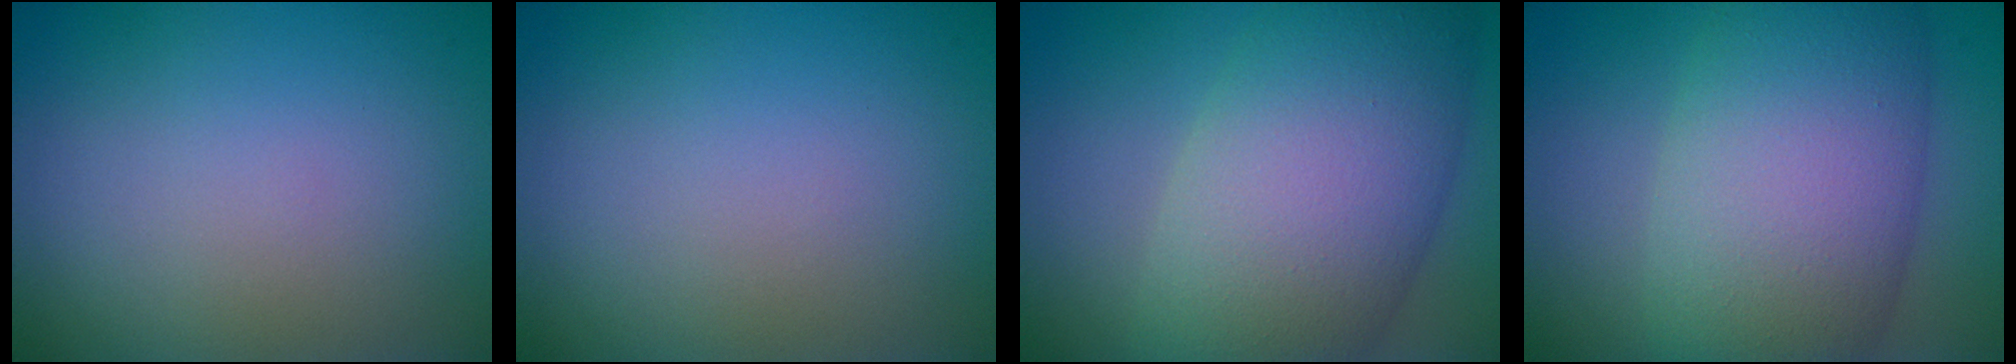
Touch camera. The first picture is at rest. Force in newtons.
{"total": 0.0}
{"total": 12.1, "press": 12.1, "slide": 0.5}
{"total": 11.5, "press": 11.5, "slide": 0.4}